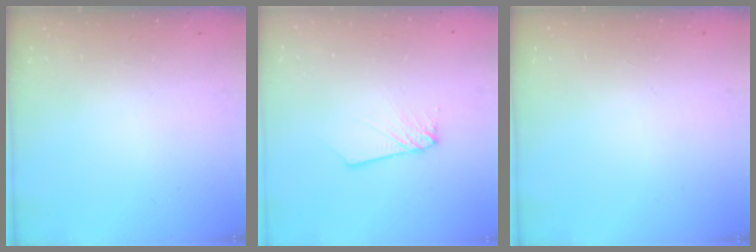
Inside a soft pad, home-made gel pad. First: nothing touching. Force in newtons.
{"total": 2.6, "press": 2.6, "slide": 0.2}
{"total": 0.0}